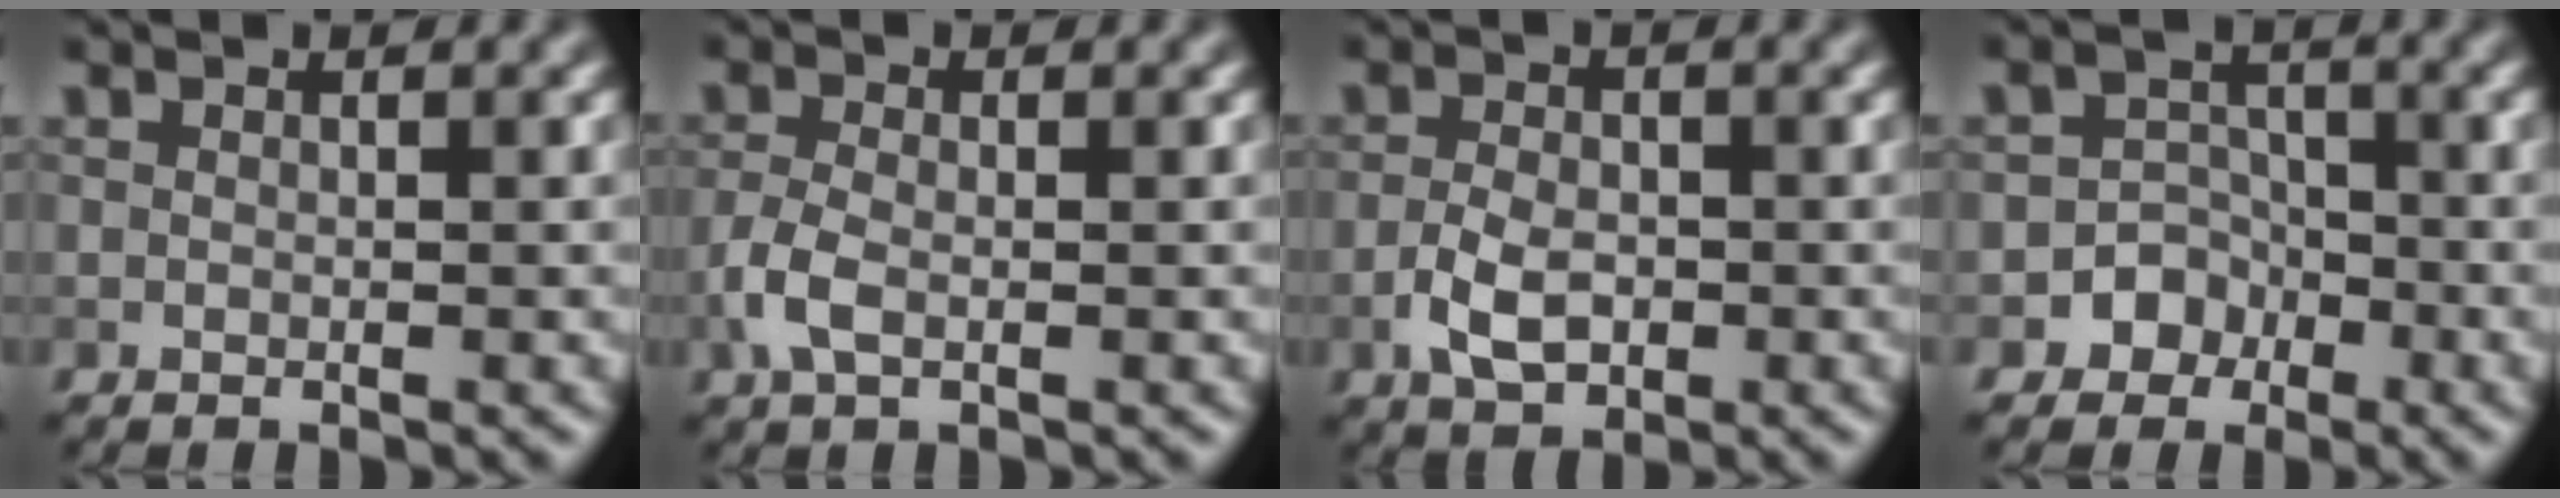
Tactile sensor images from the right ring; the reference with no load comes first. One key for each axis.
{"total": 2.5, "fx": -0.9, "fy": 1.3, "fz": 2.0, "tx": -0.049, "ty": -0.001, "tz": -0.023}
{"total": 3.4, "fx": -1.2, "fy": 2.0, "fz": 2.5, "tx": -0.051, "ty": -0.002, "tz": -0.026}
{"total": 3.5, "fx": -1.9, "fy": 3.0, "fz": 0.3, "tx": 0.035, "ty": 0.011, "tz": -0.044}